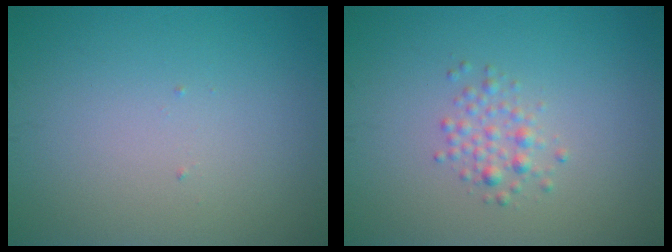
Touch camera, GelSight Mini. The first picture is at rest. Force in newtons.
{"total": 1.7, "press": 1.7, "slide": 0.1}